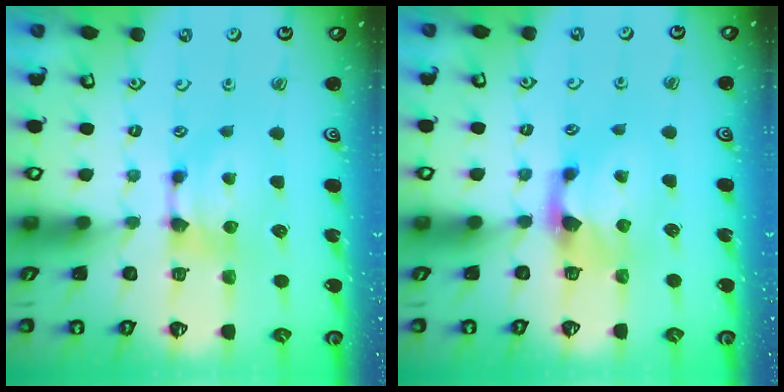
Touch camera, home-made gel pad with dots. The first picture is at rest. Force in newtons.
{"total": 1.5, "press": 1.2, "slide": 0.9}